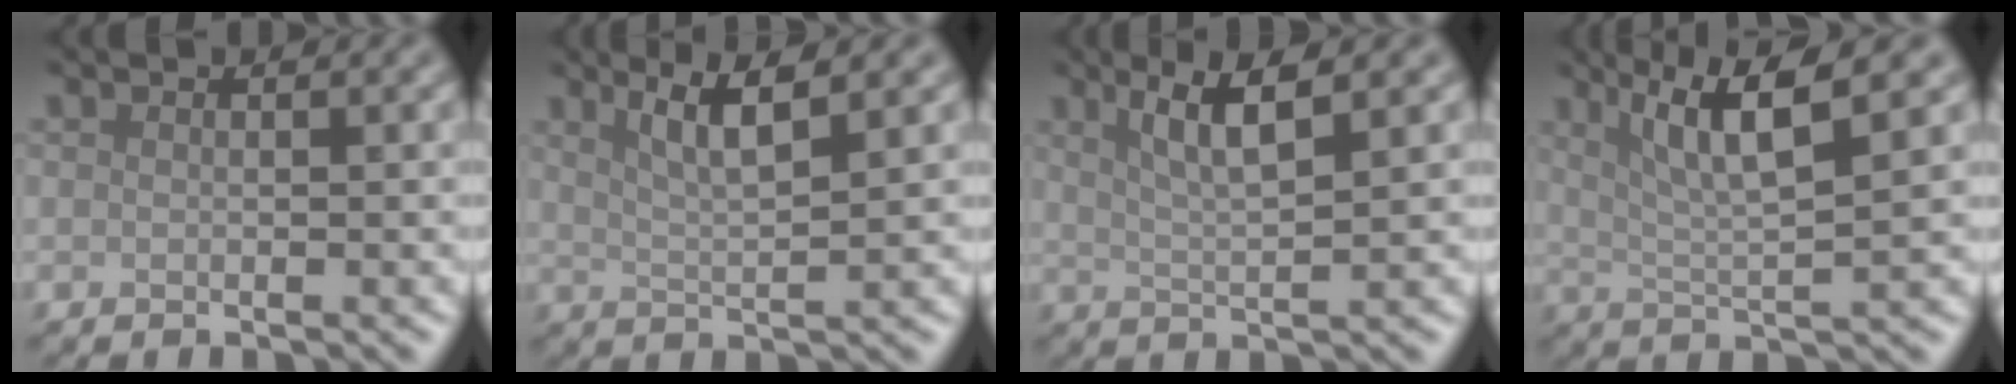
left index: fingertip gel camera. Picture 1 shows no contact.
{"total": 3.6, "force": [1.9, 0.5, 3.0], "torque": [-0.057, 0.000, 0.040]}
{"total": 4.3, "force": [1.9, 0.8, 3.8], "torque": [-0.072, 0.000, 0.037]}
{"total": 6.3, "force": [2.8, 1.2, 5.5], "torque": [-0.095, 0.006, 0.056]}